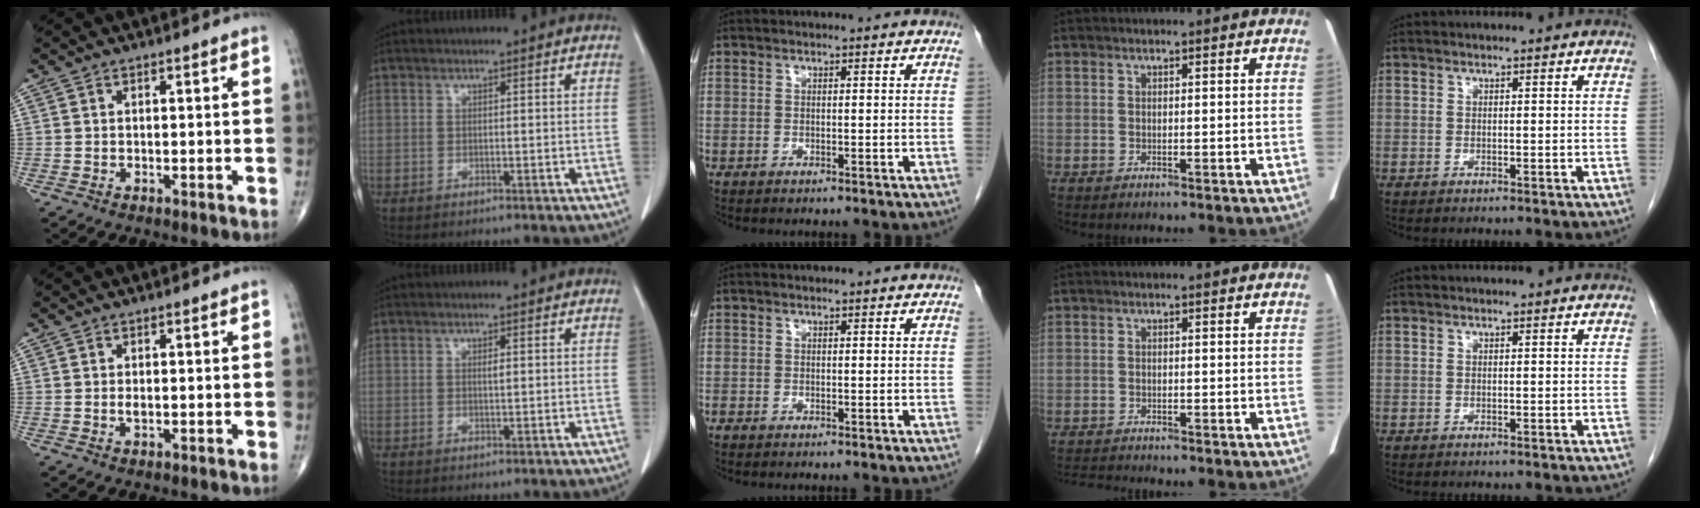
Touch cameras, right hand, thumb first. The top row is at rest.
{"thumb": {"total": 0.9, "force": [0.0, 0.5, 0.8], "torque": [-0.015, -0.002, -0.001]}, "index": {"total": 0.7, "force": [0.2, 0.1, 0.7], "torque": [-0.014, -0.001, 0.003]}, "ring": {"total": 2.2, "force": [-2.1, -0.5, 0.0], "torque": [-0.007, -0.015, -0.038]}}